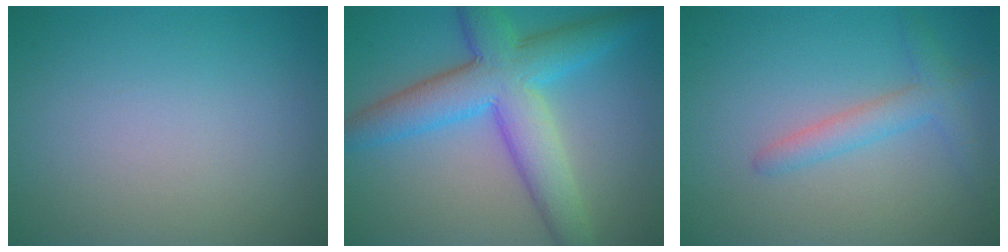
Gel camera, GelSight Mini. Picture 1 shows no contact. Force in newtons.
{"total": 8.3, "press": 8.3, "slide": 0.1}
{"total": 2.4, "press": 2.4, "slide": 0.1}